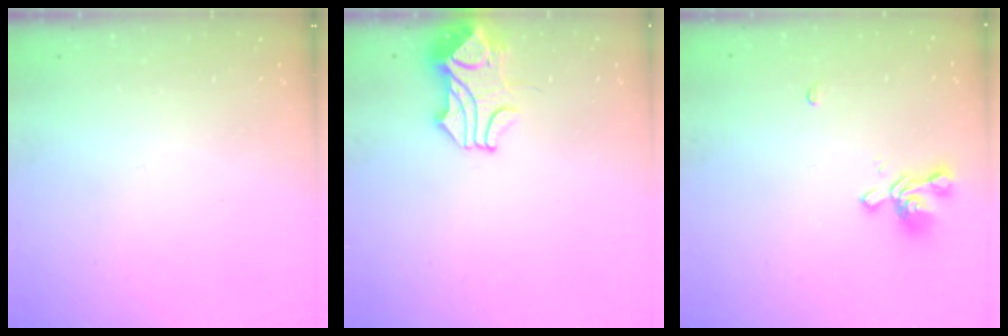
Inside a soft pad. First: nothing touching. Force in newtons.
{"total": 2.8, "press": 2.7, "slide": 0.6}
{"total": 1.6, "press": 1.1, "slide": 1.1}